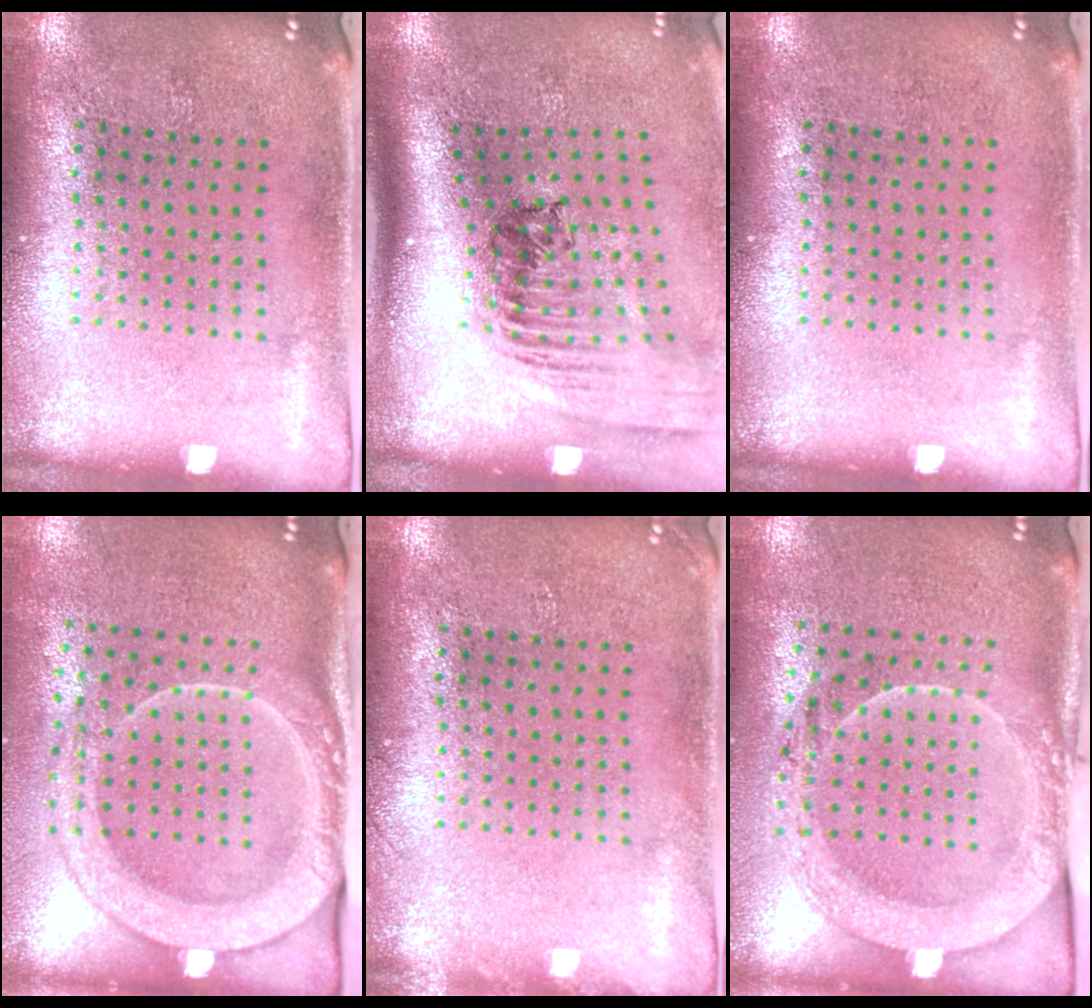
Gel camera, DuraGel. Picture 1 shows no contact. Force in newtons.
{"total": 2.5, "press": 1.8, "slide": 1.8}
{"total": 0.0}
{"total": 2.5, "press": 2.0, "slide": 1.5}
{"total": 0.7, "press": 0.7, "slide": 0.1}
{"total": 2.0, "press": 2.0, "slide": 0.3}